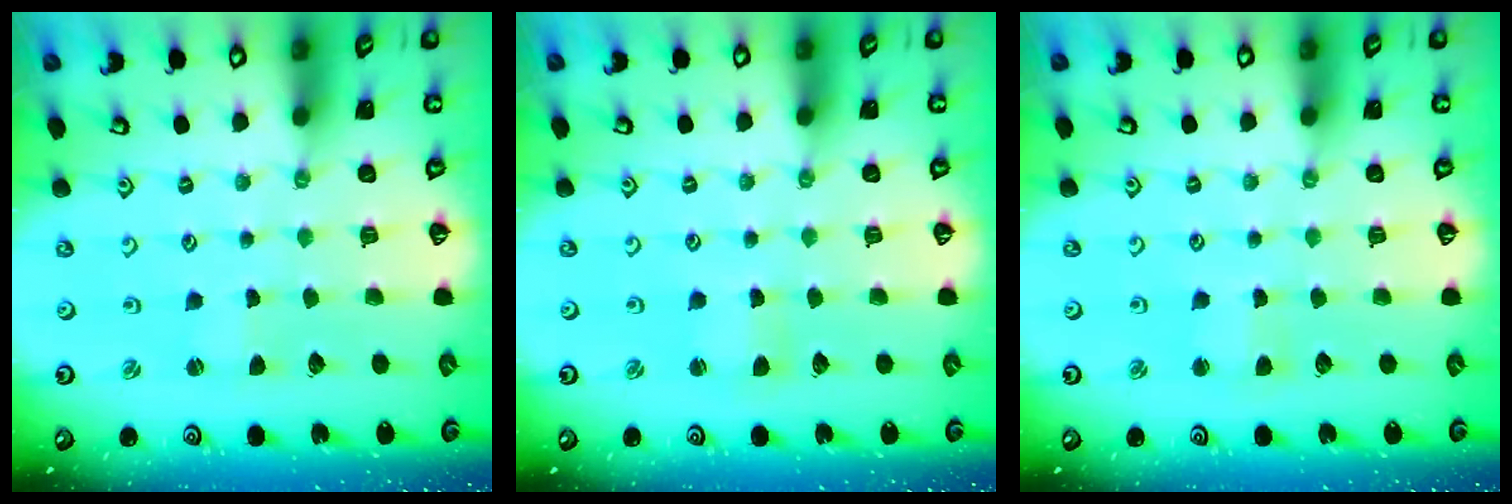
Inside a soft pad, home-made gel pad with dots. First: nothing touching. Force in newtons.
{"total": 1.5, "press": 1.5, "slide": 0.3}
{"total": 2.7, "press": 2.6, "slide": 0.4}